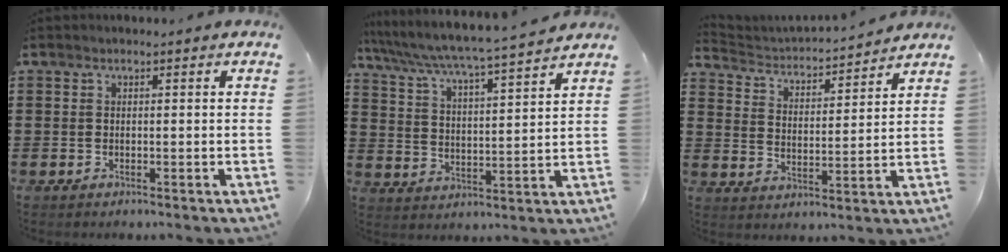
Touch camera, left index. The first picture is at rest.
{"total": 4.5, "force": [4.2, -0.5, 1.7], "torque": [-0.054, -0.035, 0.061]}
{"total": 2.8, "force": [2.7, 0.6, 0.2], "torque": [-0.026, -0.027, 0.037]}